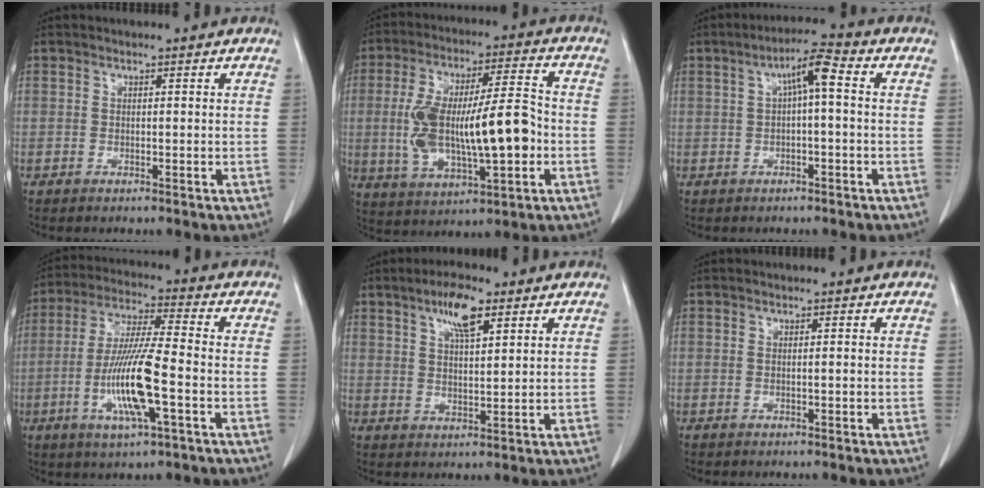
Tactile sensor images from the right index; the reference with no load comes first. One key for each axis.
{"total": 17.9, "fx": -2.1, "fy": 5.0, "fz": 17.1, "tx": -0.324, "ty": 0.017, "tz": -0.024}
{"total": 5.7, "fx": 0.9, "fy": 1.1, "fz": 5.5, "tx": -0.099, "ty": 0.022, "tz": 0.014}
{"total": 13.5, "fx": -3.8, "fy": 1.4, "fz": 12.9, "tx": -0.258, "ty": -0.009, "tz": -0.070}
{"total": 7.0, "fx": 4.0, "fy": 2.0, "fz": 5.5, "tx": -0.104, "ty": 0.004, "tz": 0.071}
{"total": 0.9, "fx": -0.1, "fy": 0.4, "fz": 0.8, "tx": -0.024, "ty": 0.004, "tz": 0.003}